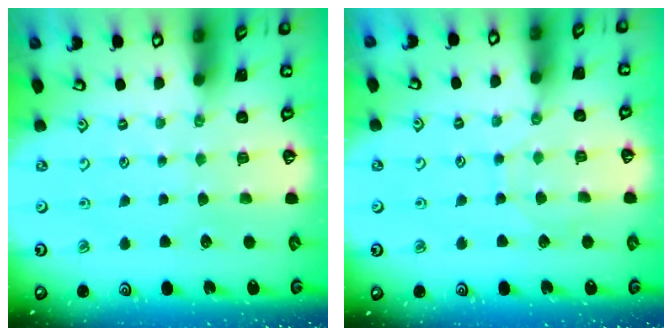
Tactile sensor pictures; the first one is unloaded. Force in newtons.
{"total": 3.0, "press": 2.9, "slide": 0.4}